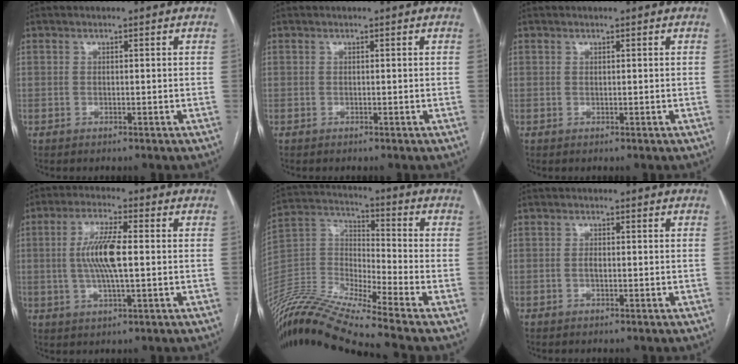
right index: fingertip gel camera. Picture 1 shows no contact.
{"total": 0.0}
{"total": 0.0}
{"total": 8.3, "force": [0.3, 1.4, 8.2], "torque": [-0.169, 0.000, 0.004]}
{"total": 16.2, "force": [-14.4, -2.1, 7.1], "torque": [-0.146, 0.010, -0.273]}
{"total": 0.8, "force": [-0.1, 0.3, 0.7], "torque": [-0.015, 0.002, 0.001]}